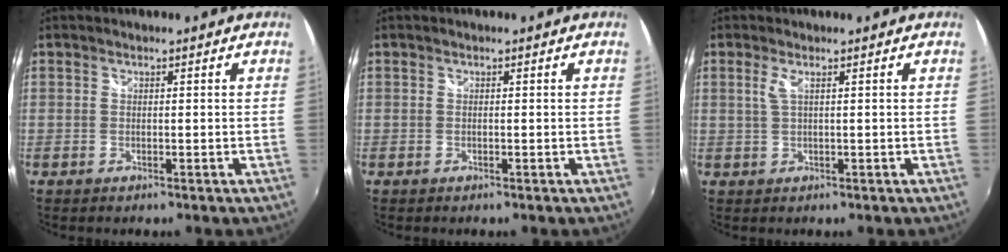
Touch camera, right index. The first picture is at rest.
{"total": 0.0}
{"total": 1.6, "force": [0.5, -0.1, 1.5], "torque": [-0.029, 0.001, 0.009]}